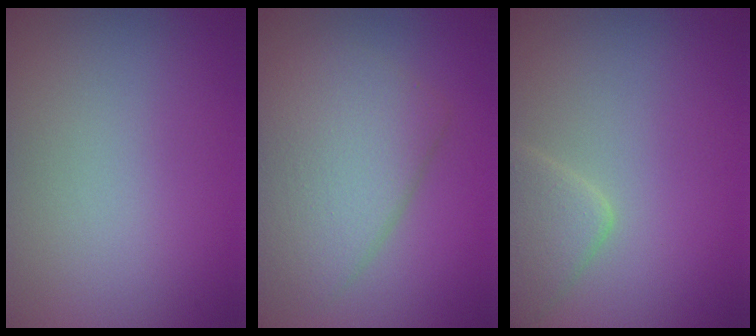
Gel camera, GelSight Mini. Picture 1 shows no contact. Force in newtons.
{"total": 6.6, "press": 6.6, "slide": 0.1}
{"total": 2.9, "press": 2.9, "slide": 0.2}